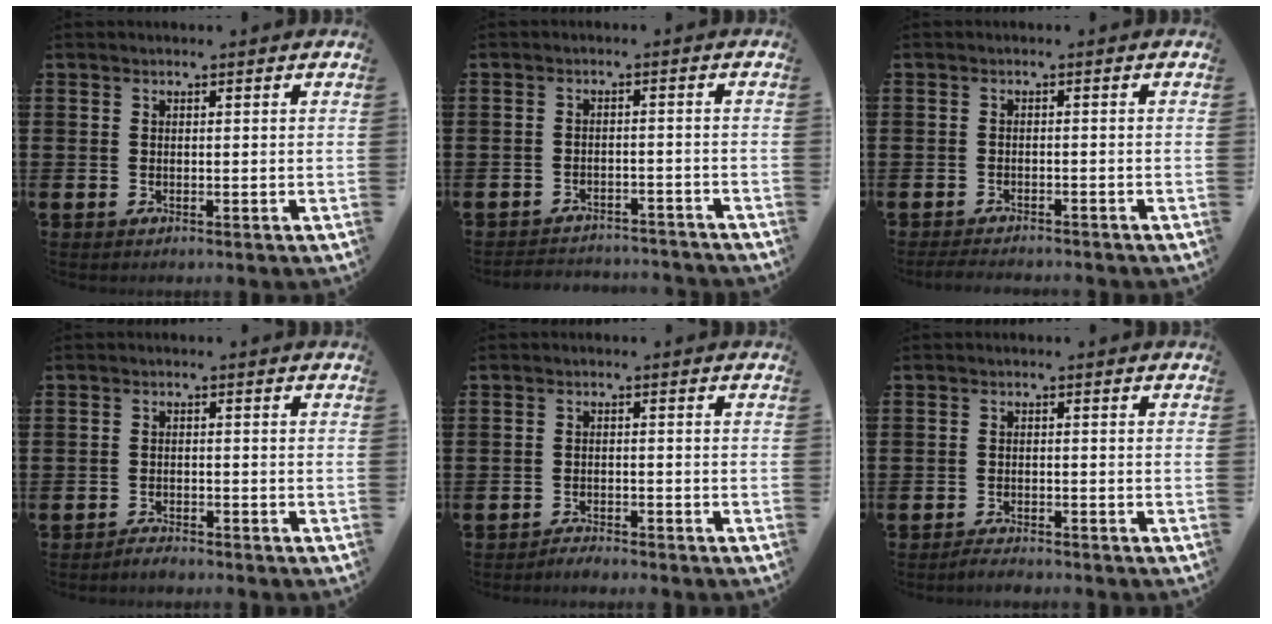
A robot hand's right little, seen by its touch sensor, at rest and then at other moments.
{"total": 2.3, "force": [-2.3, 0.1, -0.3], "torque": [-0.002, 0.003, -0.052]}
{"total": 1.5, "force": [-1.5, 0.1, 0.2], "torque": [-0.006, 0.002, -0.031]}
{"total": 1.5, "force": [-1.5, 0.1, 0.0], "torque": [-0.004, 0.003, -0.030]}
{"total": 1.7, "force": [-1.7, 0.0, -0.1], "torque": [-0.003, 0.004, -0.035]}
{"total": 1.5, "force": [-1.5, 0.0, 0.0], "torque": [-0.004, 0.003, -0.031]}